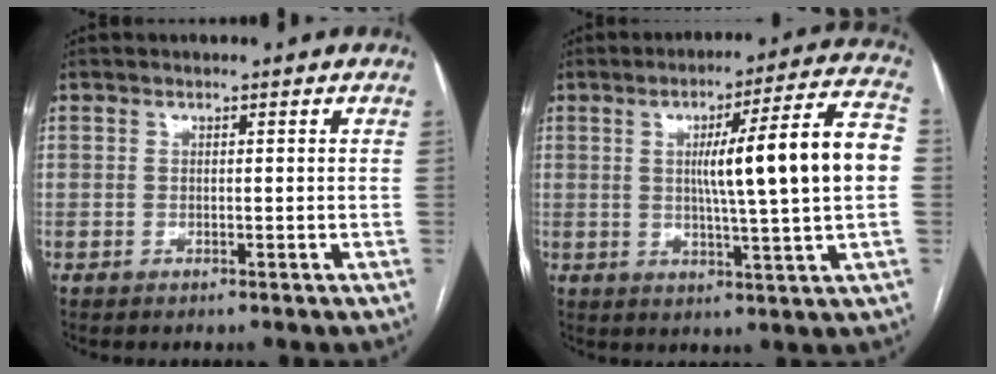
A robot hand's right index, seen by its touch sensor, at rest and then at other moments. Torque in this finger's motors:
{"motor_torque": [1.34, 0.80, 0.36, 0.12]}